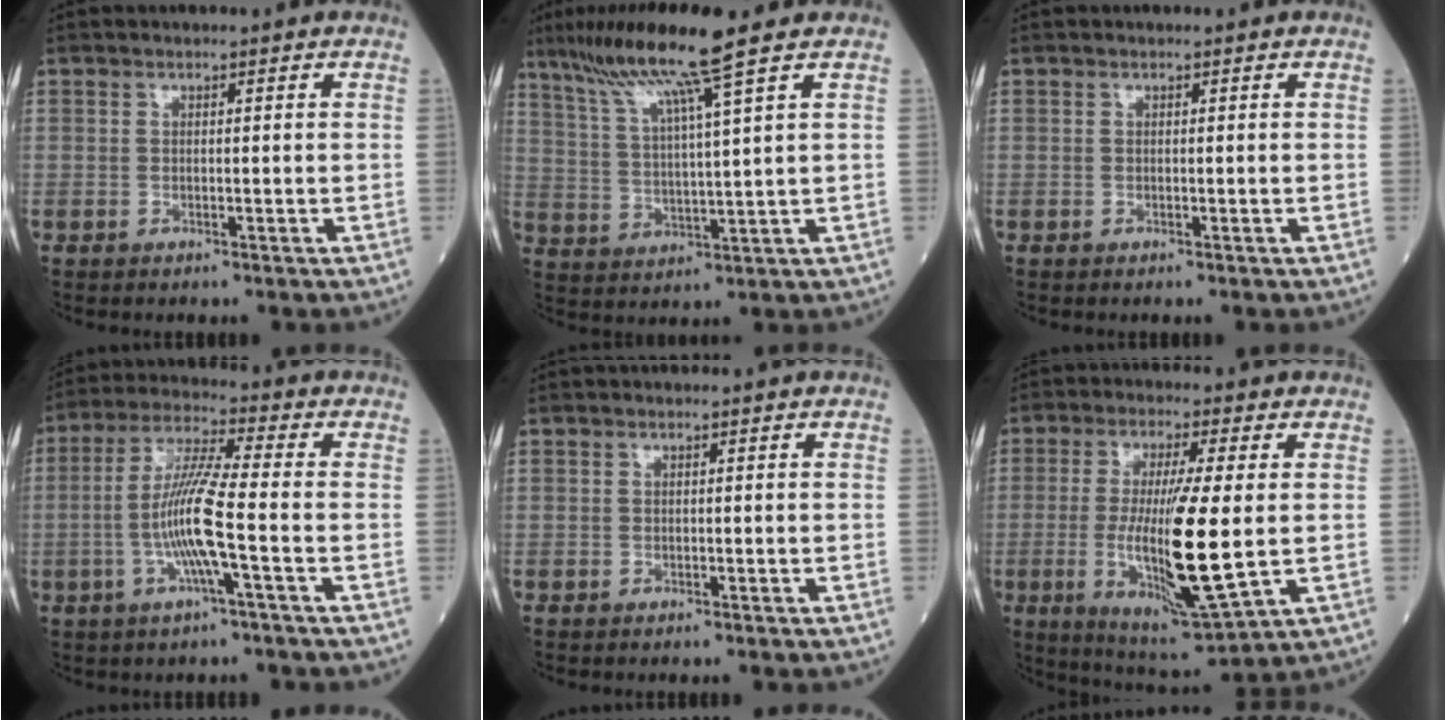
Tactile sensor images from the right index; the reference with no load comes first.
{"total": 11.9, "force": [8.7, 0.2, 8.1], "torque": [-0.153, 0.011, 0.157]}
{"total": 0.0}
{"total": 9.7, "force": [-2.2, -0.2, 9.5], "torque": [-0.190, -0.001, -0.049]}
{"total": 0.0}
{"total": 15.3, "force": [-1.2, 1.7, 15.2], "torque": [-0.283, -0.024, -0.013]}